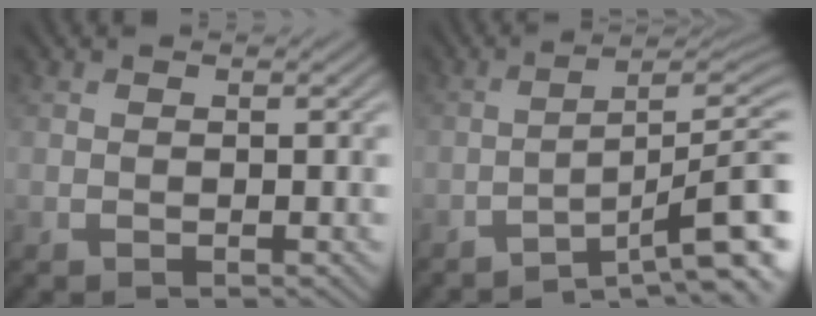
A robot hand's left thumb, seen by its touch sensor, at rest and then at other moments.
{"total": 10.4, "force": [-6.0, 1.5, 8.4], "torque": [-0.115, 0.014, -0.091]}